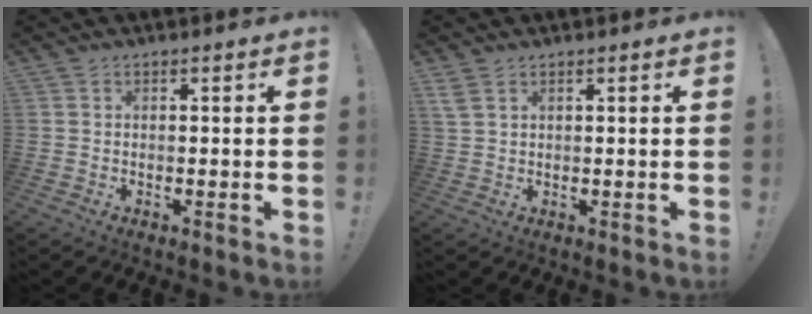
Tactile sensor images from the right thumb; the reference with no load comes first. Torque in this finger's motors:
{"motor_torque": [-0.21, 0.31, 0.03, 0.03, 0.00]}